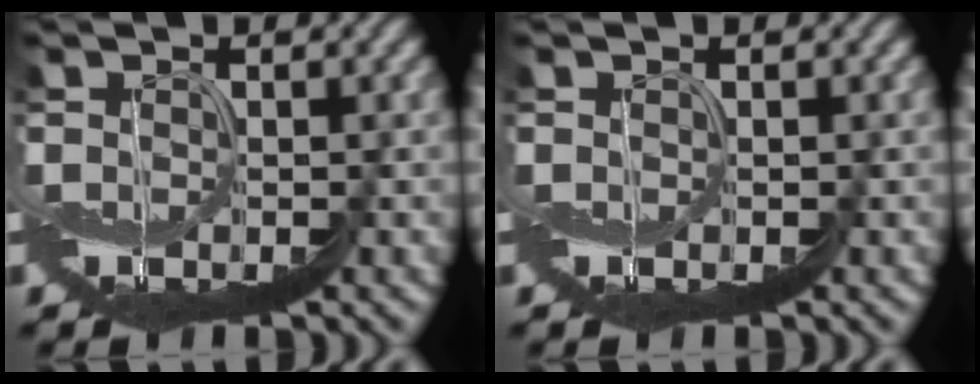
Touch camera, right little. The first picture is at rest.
{"total": 0.0}